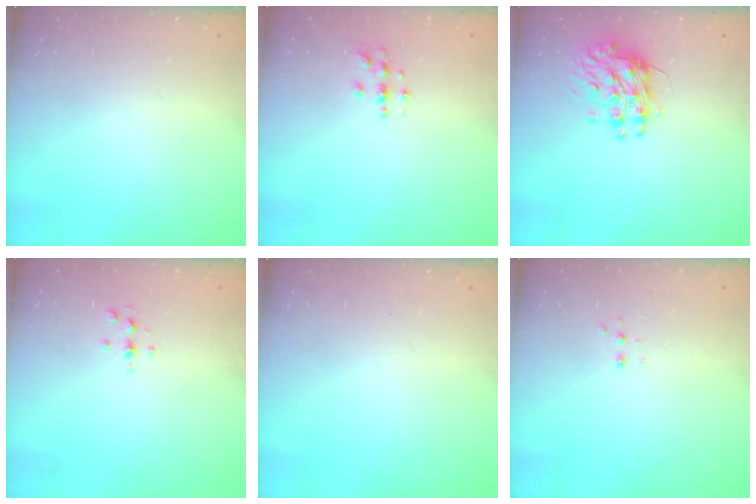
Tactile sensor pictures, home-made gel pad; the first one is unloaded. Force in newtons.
{"total": 2.9, "press": 2.9, "slide": 0.3}
{"total": 10.1, "press": 10.1, "slide": 1.0}
{"total": 3.0, "press": 3.0, "slide": 0.4}
{"total": 0.0}
{"total": 2.7, "press": 2.7, "slide": 0.5}